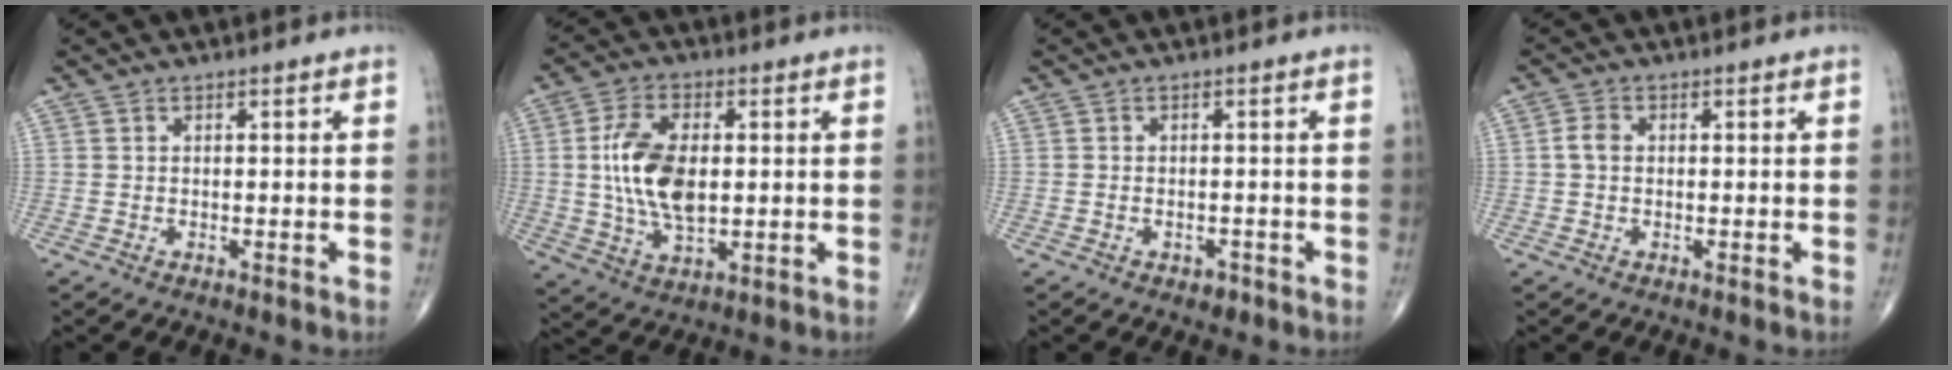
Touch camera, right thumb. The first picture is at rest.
{"total": 13.6, "force": [1.7, 6.8, 11.7], "torque": [-0.230, -0.010, 0.039]}
{"total": 1.8, "force": [-1.0, 1.2, 0.9], "torque": [-0.011, 0.009, -0.009]}
{"total": 2.3, "force": [0.0, 1.7, 1.6], "torque": [-0.030, 0.005, -0.003]}